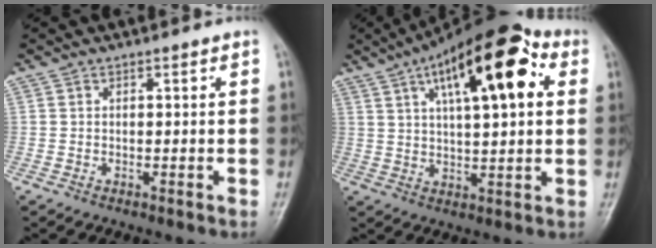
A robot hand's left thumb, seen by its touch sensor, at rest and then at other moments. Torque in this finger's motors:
{"motor_torque": [0.60, 1.08, 1.98, -0.79, 0.19]}